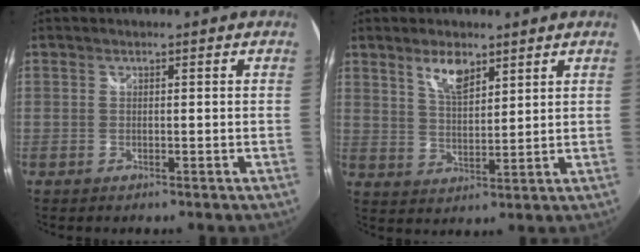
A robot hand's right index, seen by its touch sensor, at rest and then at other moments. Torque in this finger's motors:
{"motor_torque": [0.47, 0.23, 0.31, 0.07]}